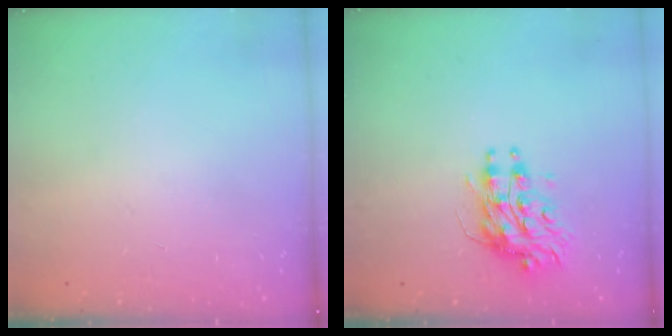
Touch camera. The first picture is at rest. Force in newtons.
{"total": 9.4, "press": 9.3, "slide": 0.7}